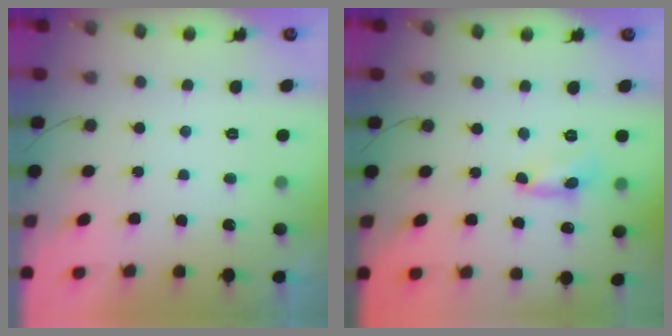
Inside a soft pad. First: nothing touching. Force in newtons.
{"total": 2.7, "press": 2.7, "slide": 0.1}